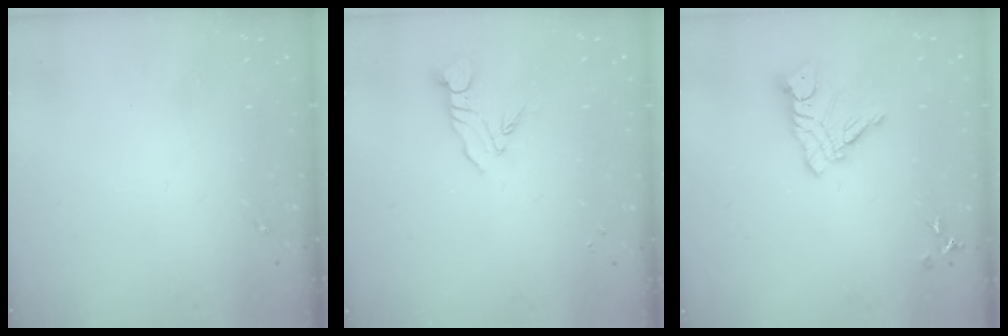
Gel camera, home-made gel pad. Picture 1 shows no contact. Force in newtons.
{"total": 6.1, "press": 6.1, "slide": 0.5}
{"total": 11.6, "press": 11.6, "slide": 0.7}